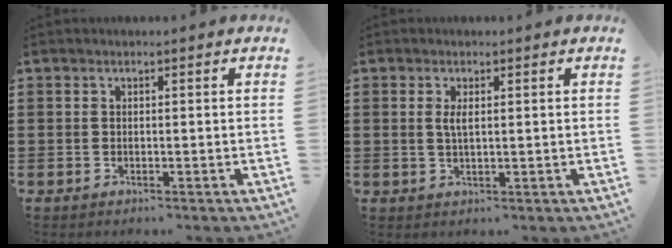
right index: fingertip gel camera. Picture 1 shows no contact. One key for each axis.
{"total": 1.8, "fx": 0.4, "fy": 0.5, "fz": 1.7, "tx": -0.035, "ty": 0.003, "tz": 0.005}